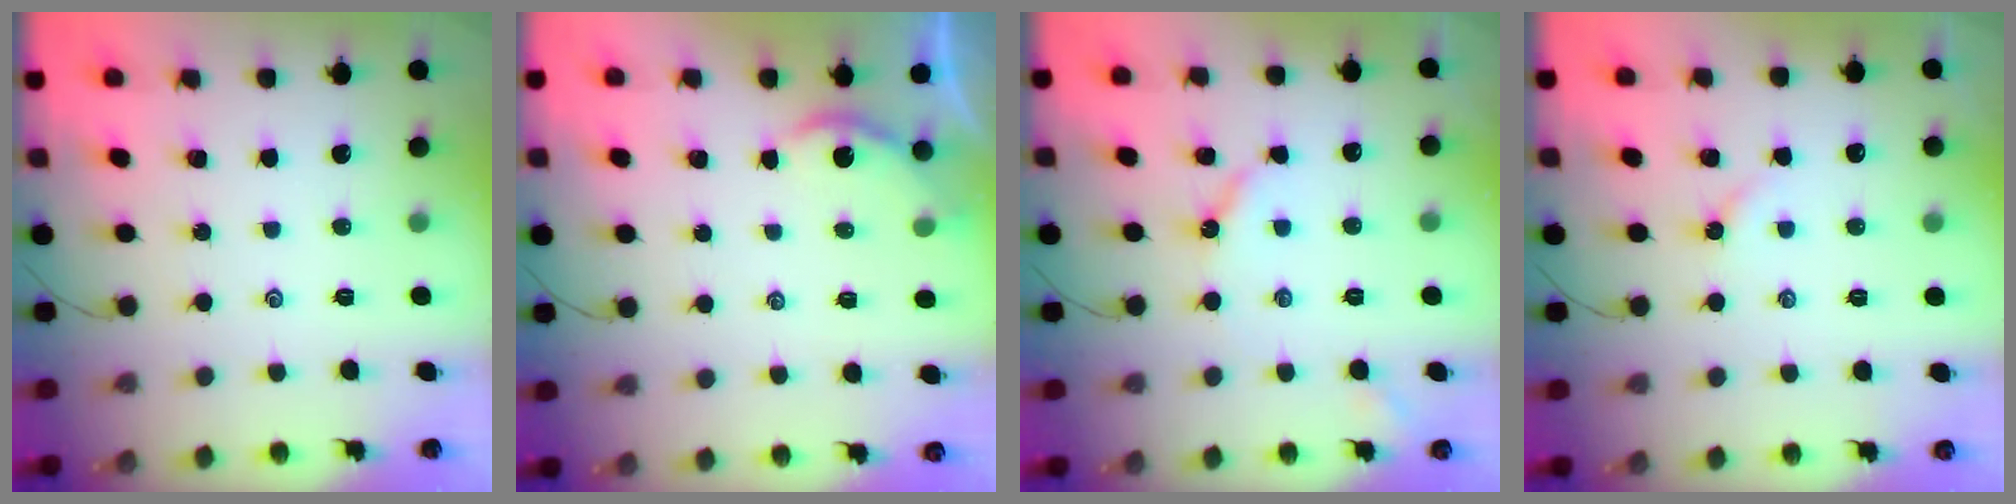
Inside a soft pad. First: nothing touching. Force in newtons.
{"total": 2.3, "press": 2.3, "slide": 0.3}
{"total": 4.5, "press": 4.5, "slide": 0.6}
{"total": 2.3, "press": 2.3, "slide": 0.5}